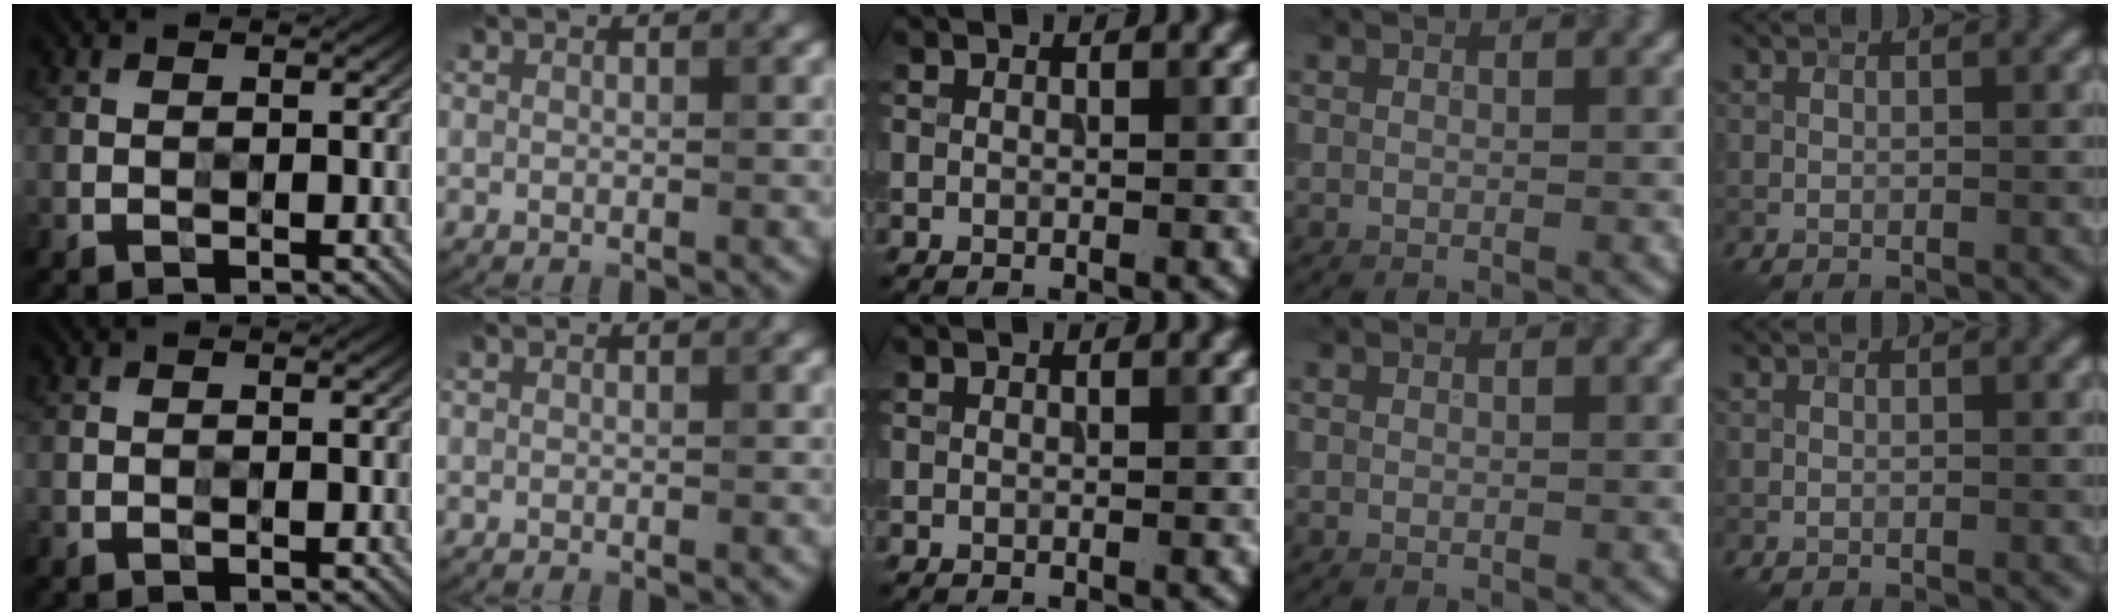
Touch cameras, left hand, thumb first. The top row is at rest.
{}